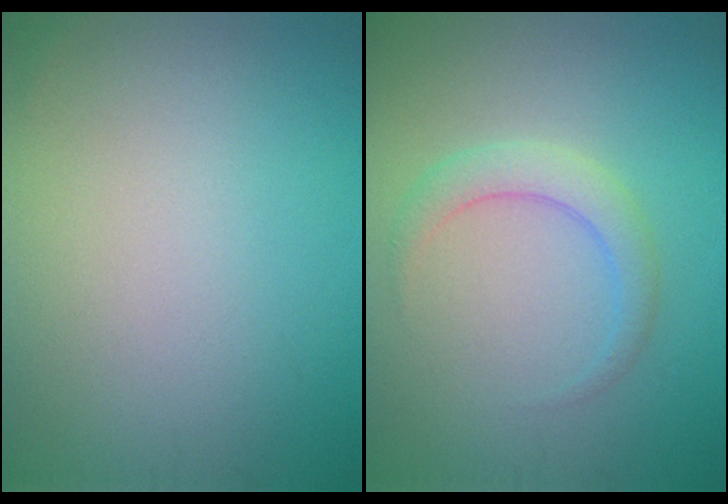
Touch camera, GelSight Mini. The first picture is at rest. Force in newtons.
{"total": 2.4, "press": 2.4, "slide": 0.0}